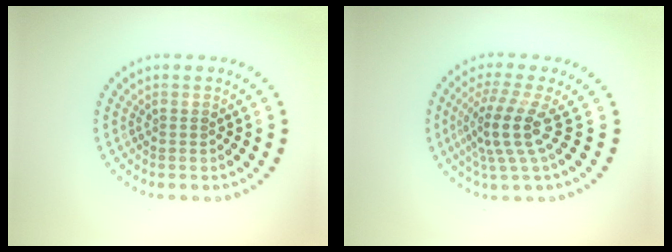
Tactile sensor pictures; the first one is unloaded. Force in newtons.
{"total": 4.1, "press": 2.9, "slide": 2.9}